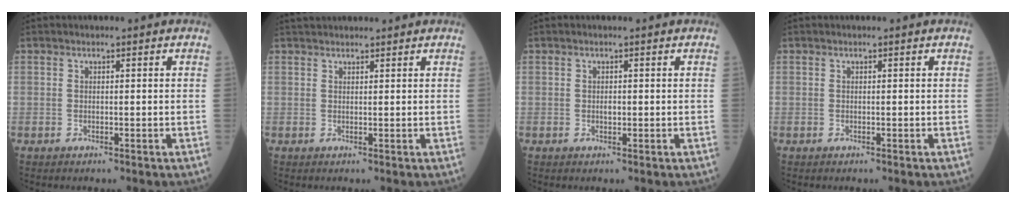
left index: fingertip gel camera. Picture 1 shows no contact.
{"total": 4.0, "force": [3.7, 0.7, 1.3], "torque": [-0.012, 0.034, 0.055]}
{"total": 0.7, "force": [0.0, 0.4, 0.5], "torque": [-0.011, 0.000, 0.001]}
{"total": 0.0}